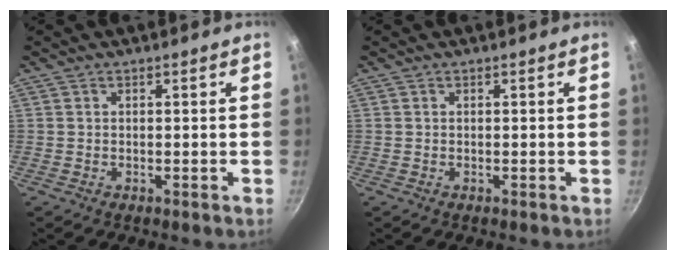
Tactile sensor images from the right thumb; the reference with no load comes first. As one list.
[{"total": 0.0}]